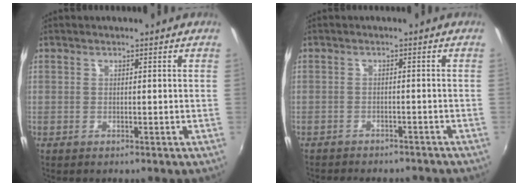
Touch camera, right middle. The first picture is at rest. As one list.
[{"total": 8.6, "force": [-7.6, 2.5, 3.1], "torque": [-0.073, -0.018, -0.105]}]